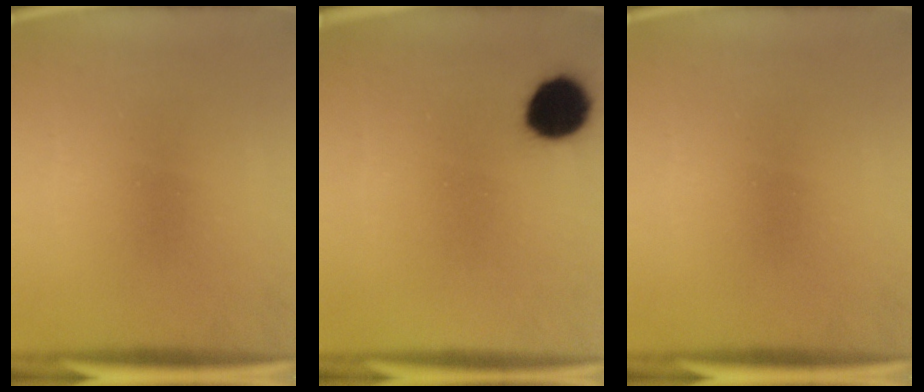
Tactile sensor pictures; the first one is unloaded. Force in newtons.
{"total": 9.2}
{"total": 0.0}